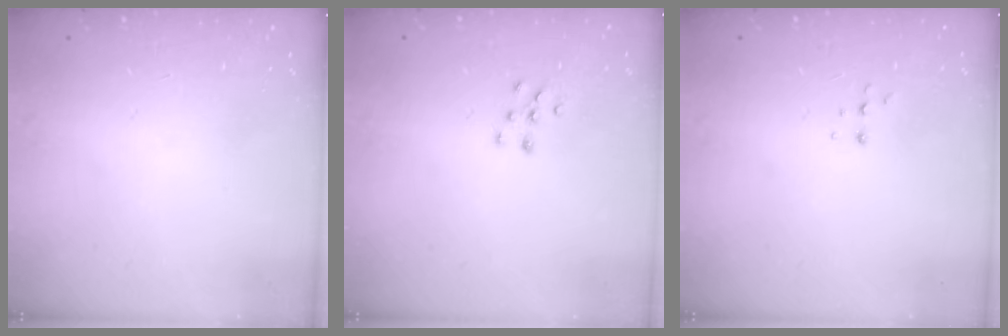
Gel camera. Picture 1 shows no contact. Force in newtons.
{"total": 6.8, "press": 6.8, "slide": 0.4}
{"total": 5.0, "press": 4.9, "slide": 0.9}